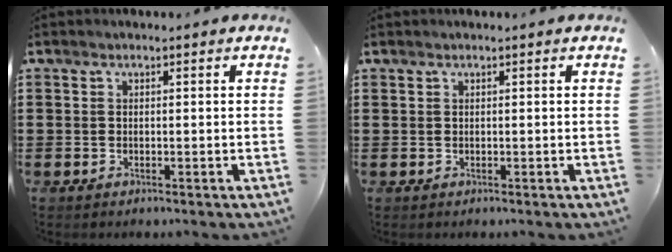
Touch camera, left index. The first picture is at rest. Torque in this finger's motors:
{"motor_torque": [0.00, 0.00, 0.00, 0.01]}